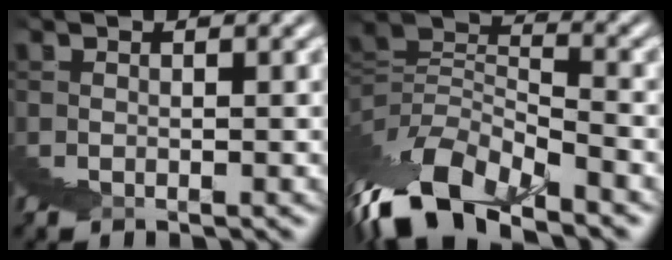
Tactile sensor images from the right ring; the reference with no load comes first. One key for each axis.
{"total": 6.4, "fx": -1.9, "fy": 2.4, "fz": 5.6, "tx": -0.098, "ty": -0.004, "tz": -0.030}